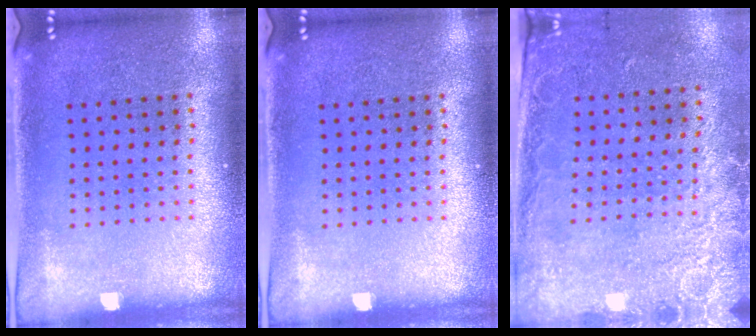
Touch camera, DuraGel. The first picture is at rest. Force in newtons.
{"total": 0.0}
{"total": 2.6, "press": 2.0, "slide": 1.7}